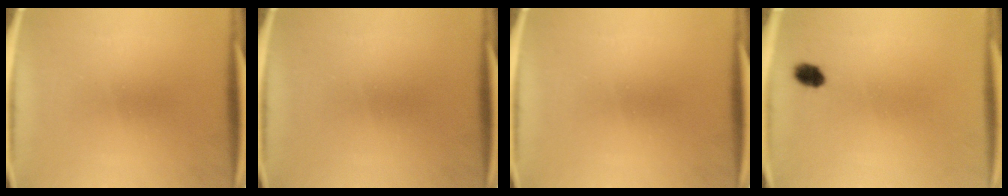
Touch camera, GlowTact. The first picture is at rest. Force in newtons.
{"total": 0.0}
{"total": 0.0}
{"total": 2.9}